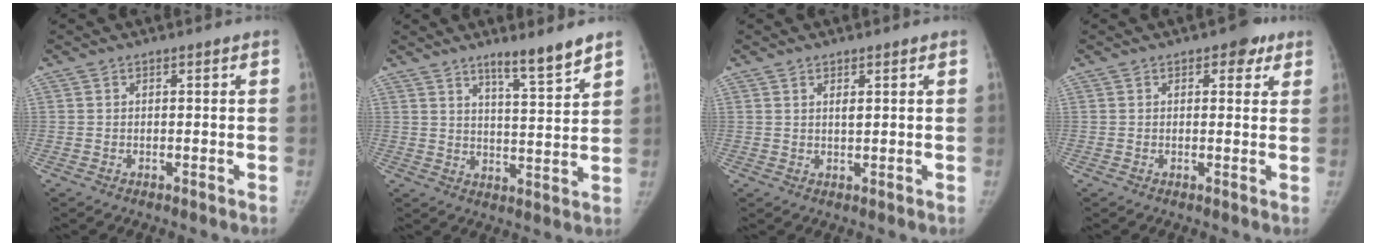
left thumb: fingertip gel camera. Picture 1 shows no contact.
{"total": 7.7, "force": [6.0, 0.4, 4.8], "torque": [-0.073, -0.049, 0.099]}
{"total": 1.3, "force": [0.7, 0.5, 1.0], "torque": [-0.015, -0.004, 0.013]}
{"total": 3.7, "force": [2.0, 2.2, 2.2], "torque": [0.000, -0.003, 0.020]}